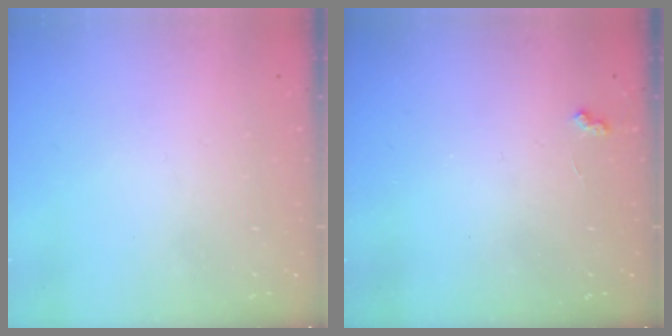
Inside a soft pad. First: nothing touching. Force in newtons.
{"total": 2.9, "press": 2.8, "slide": 0.6}